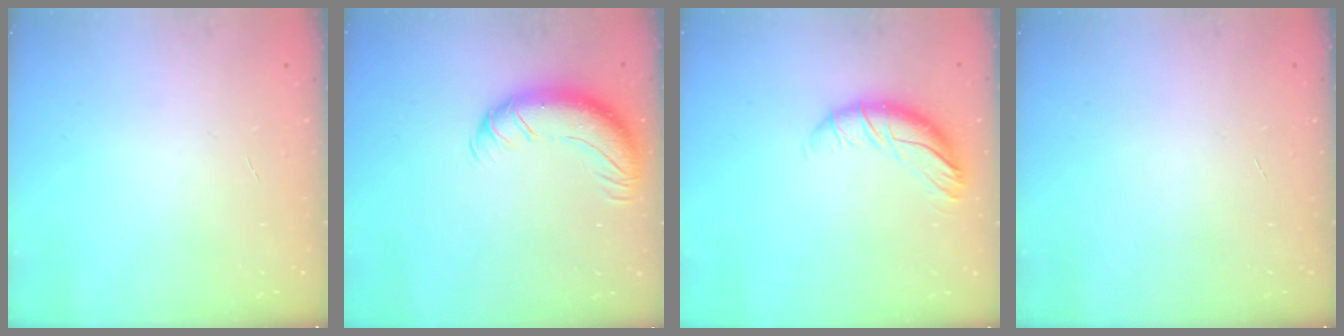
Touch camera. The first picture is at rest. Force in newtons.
{"total": 12.7, "press": 12.3, "slide": 3.2}
{"total": 10.2, "press": 10.2, "slide": 1.0}
{"total": 0.0}